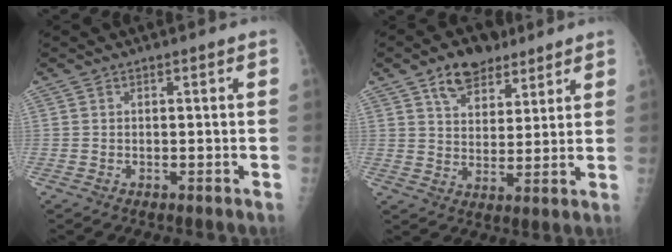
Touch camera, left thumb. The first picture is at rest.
{"total": 8.8, "force": [5.7, 5.5, 3.9], "torque": [-0.037, -0.027, 0.097]}